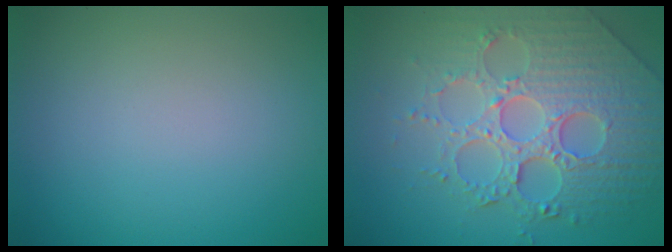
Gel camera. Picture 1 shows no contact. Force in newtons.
{"total": 8.1, "press": 6.0, "slide": 5.5}